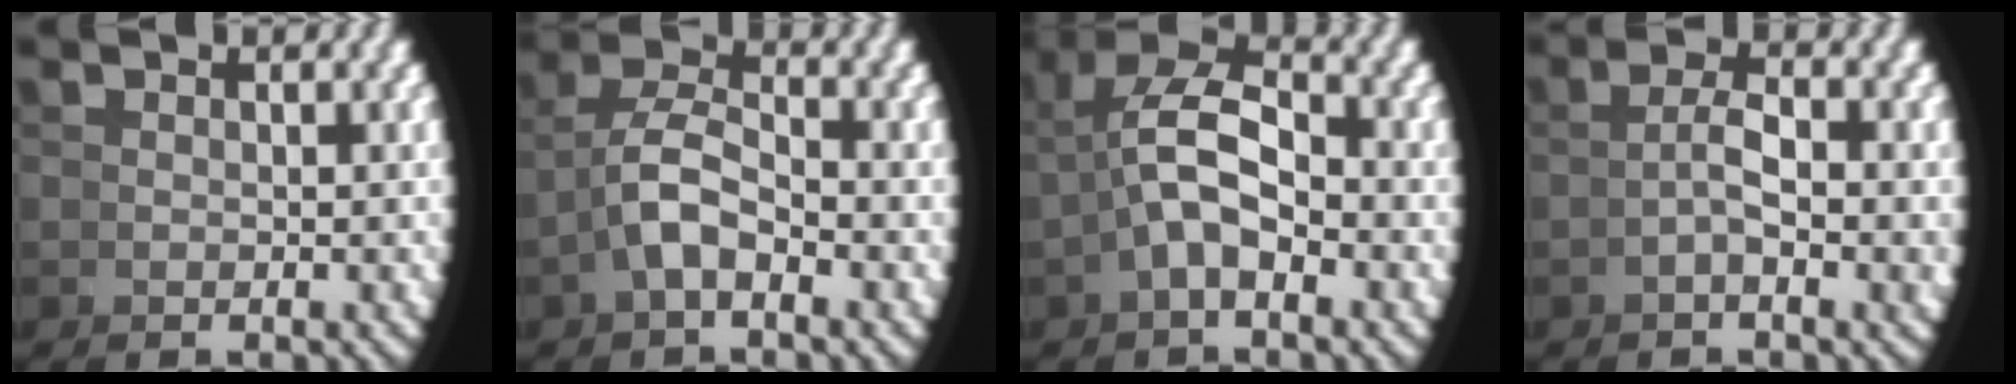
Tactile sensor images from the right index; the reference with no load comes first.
{"total": 3.9, "force": [-0.1, 2.6, 3.0], "torque": [-0.068, -0.005, -0.003]}
{"total": 6.4, "force": [1.1, 3.6, 5.2], "torque": [-0.099, -0.002, 0.016]}
{"total": 2.5, "force": [-0.4, -0.3, 2.5], "torque": [-0.044, 0.001, -0.008]}